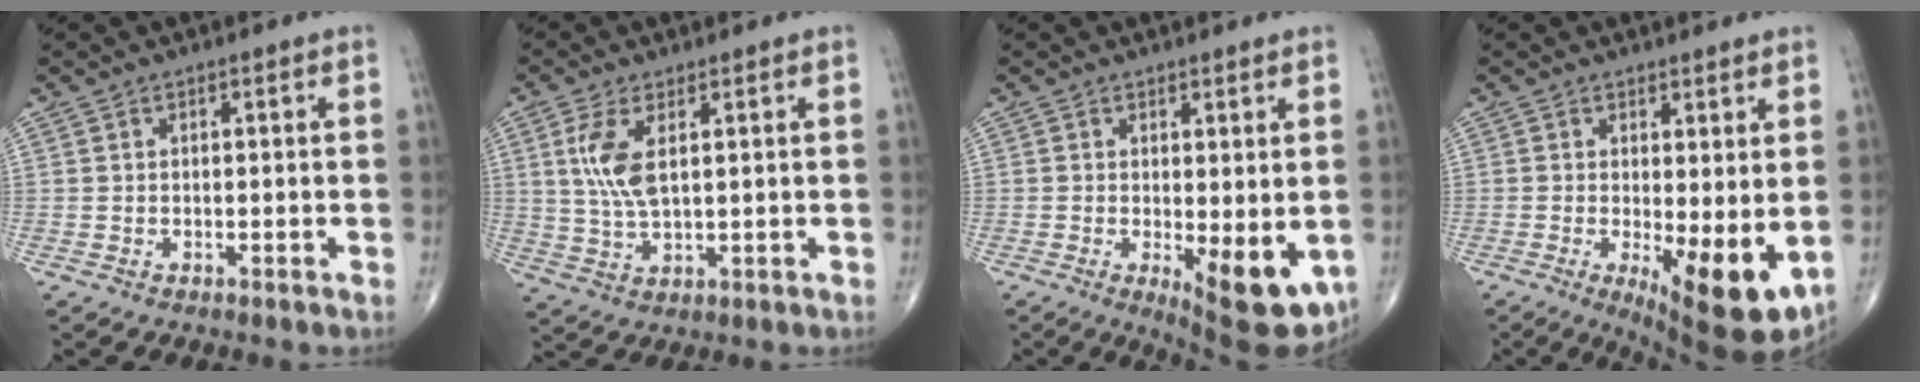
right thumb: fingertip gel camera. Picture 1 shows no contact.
{"total": 7.1, "force": [2.1, 2.9, 6.1], "torque": [-0.136, -0.006, 0.048]}
{"total": 10.3, "force": [-2.0, 3.8, 9.4], "torque": [-0.113, -0.023, -0.014]}
{"total": 10.6, "force": [-1.3, 3.6, 9.9], "torque": [-0.141, -0.027, -0.009]}